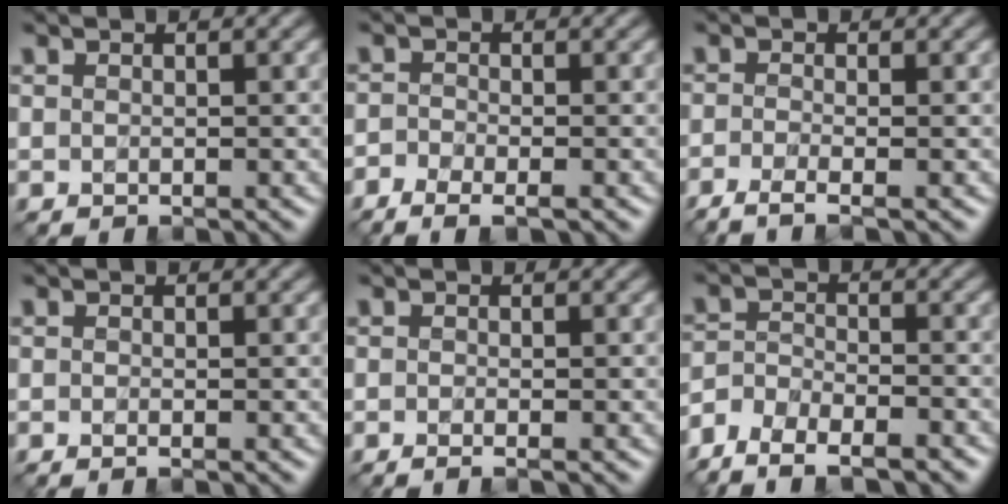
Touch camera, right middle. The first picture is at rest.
{"total": 3.0, "force": [-1.9, 1.2, 2.0], "torque": [-0.027, -0.009, -0.031]}
{"total": 2.9, "force": [-1.8, 0.7, 2.2], "torque": [-0.040, -0.010, -0.048]}
{"total": 0.5, "force": [-0.3, 0.1, 0.4], "torque": [-0.008, -0.007, -0.006]}
{"total": 1.2, "force": [-0.6, 0.3, 1.0], "torque": [-0.012, -0.010, -0.014]}
{"total": 7.4, "force": [-6.0, 3.2, 3.1], "torque": [-0.042, -0.001, -0.101]}